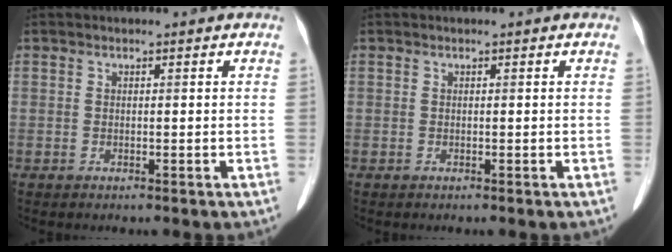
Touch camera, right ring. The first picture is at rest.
{"total": 0.0}